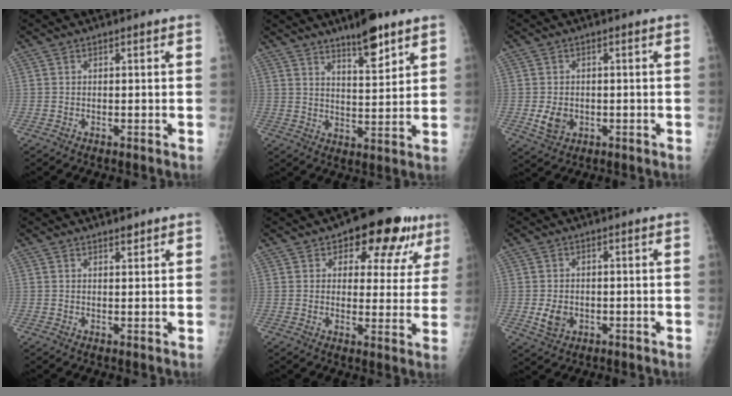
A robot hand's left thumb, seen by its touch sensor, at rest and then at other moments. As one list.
[{"total": 8.9, "force": [6.1, 2.3, 6.0], "torque": [-0.080, -0.041, 0.099]}, {"total": 4.1, "force": [-0.7, 3.2, 2.4], "torque": [-0.036, -0.001, -0.004]}, {"total": 1.6, "force": [1.3, 0.5, 0.7], "torque": [-0.004, -0.010, 0.021]}, {"total": 13.4, "force": [7.7, 7.0, 8.5], "torque": [-0.055, -0.022, 0.098]}, {"total": 3.7, "force": [-0.6, 2.9, 2.2], "torque": [-0.033, -0.001, -0.004]}]